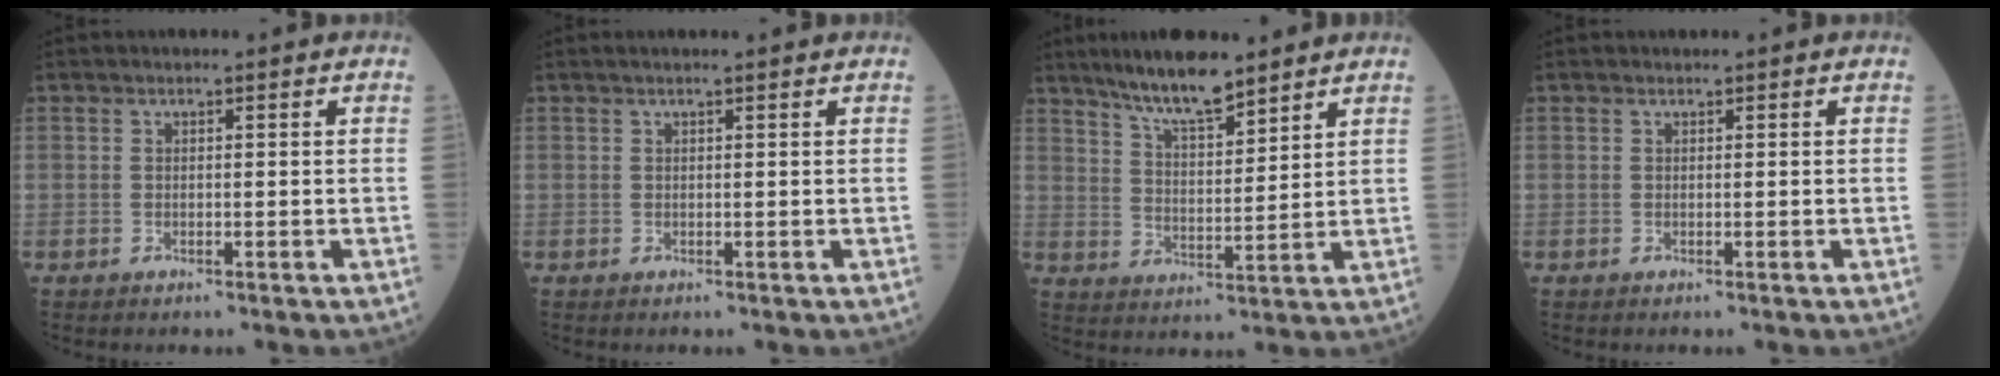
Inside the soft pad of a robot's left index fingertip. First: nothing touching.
{"total": 2.1, "force": [1.7, -0.2, 1.1], "torque": [-0.014, 0.016, 0.025]}
{"total": 9.0, "force": [7.4, 1.3, 4.8], "torque": [-0.095, 0.005, 0.138]}
{"total": 0.0}